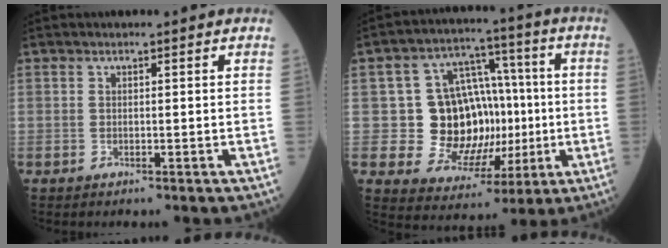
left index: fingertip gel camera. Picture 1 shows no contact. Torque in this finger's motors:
{"motor_torque": [1.91, -0.08, 0.18, 0.02]}